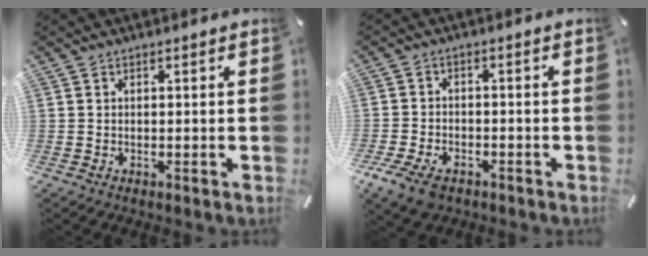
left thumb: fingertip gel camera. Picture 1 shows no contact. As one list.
[{"total": 6.0, "force": [-3.8, 3.5, 3.1], "torque": [-0.079, 0.013, -0.073]}]